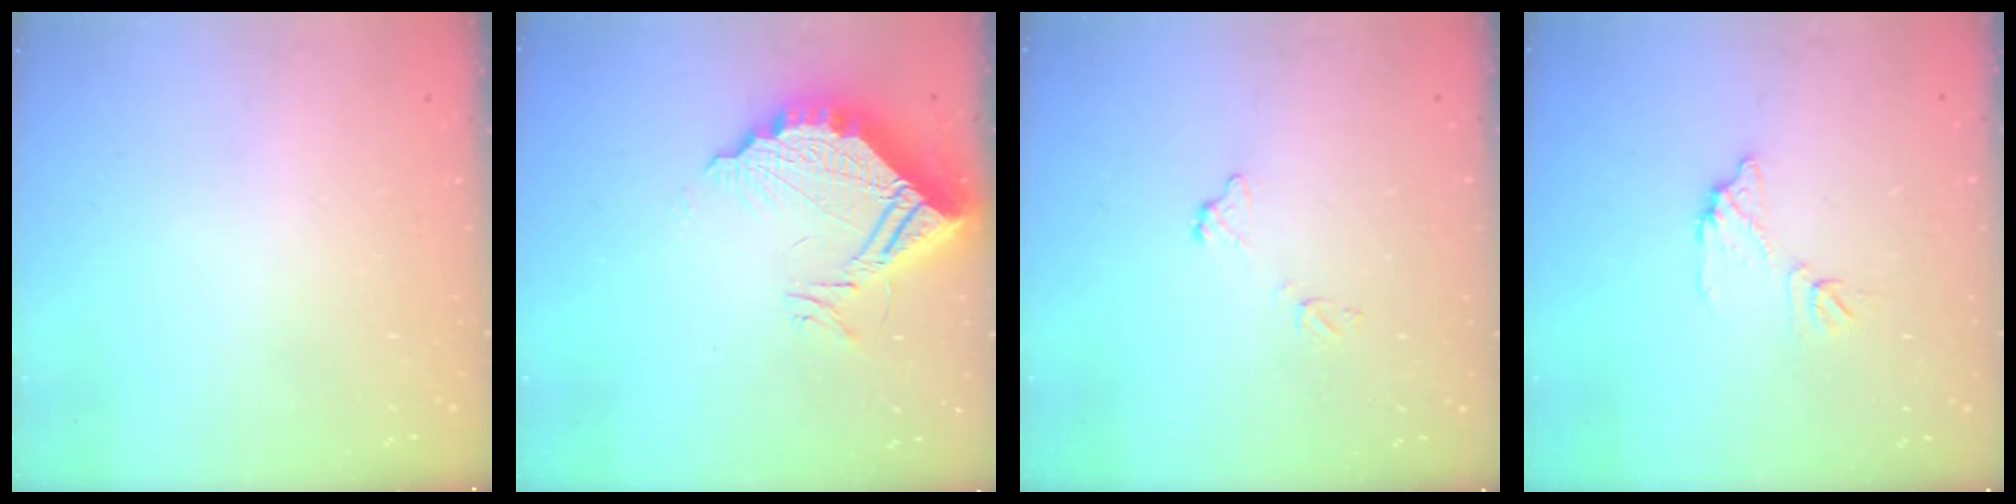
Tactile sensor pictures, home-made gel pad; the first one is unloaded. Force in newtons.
{"total": 14.1, "press": 14.1, "slide": 1.1}
{"total": 6.8, "press": 6.8, "slide": 0.4}
{"total": 7.8, "press": 7.8, "slide": 0.4}